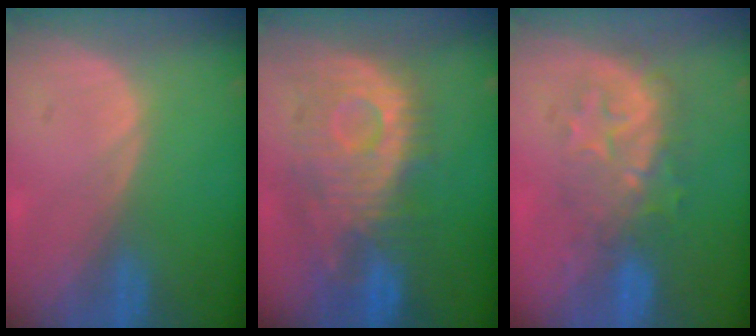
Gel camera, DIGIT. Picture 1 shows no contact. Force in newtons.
{"total": 10.6, "press": 9.9, "slide": 3.9}
{"total": 7.8, "press": 7.6, "slide": 1.9}